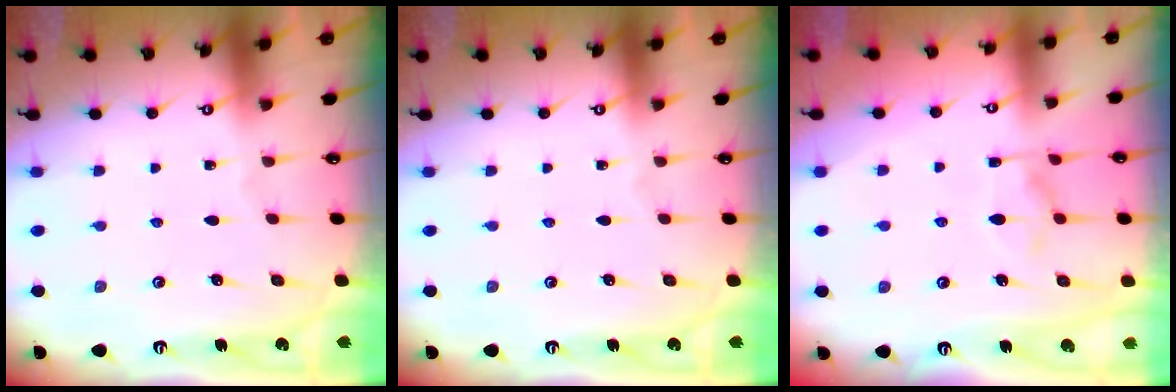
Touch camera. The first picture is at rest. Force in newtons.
{"total": 0.0}
{"total": 3.1, "press": 2.9, "slide": 1.2}